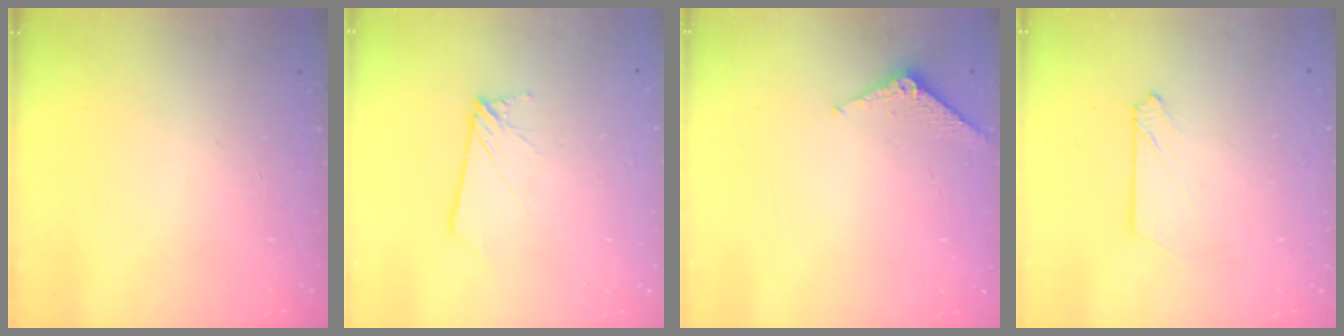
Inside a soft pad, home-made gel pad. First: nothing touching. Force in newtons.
{"total": 3.1, "press": 3.1, "slide": 0.5}
{"total": 5.2, "press": 5.2, "slide": 0.4}
{"total": 2.9, "press": 2.9, "slide": 0.4}